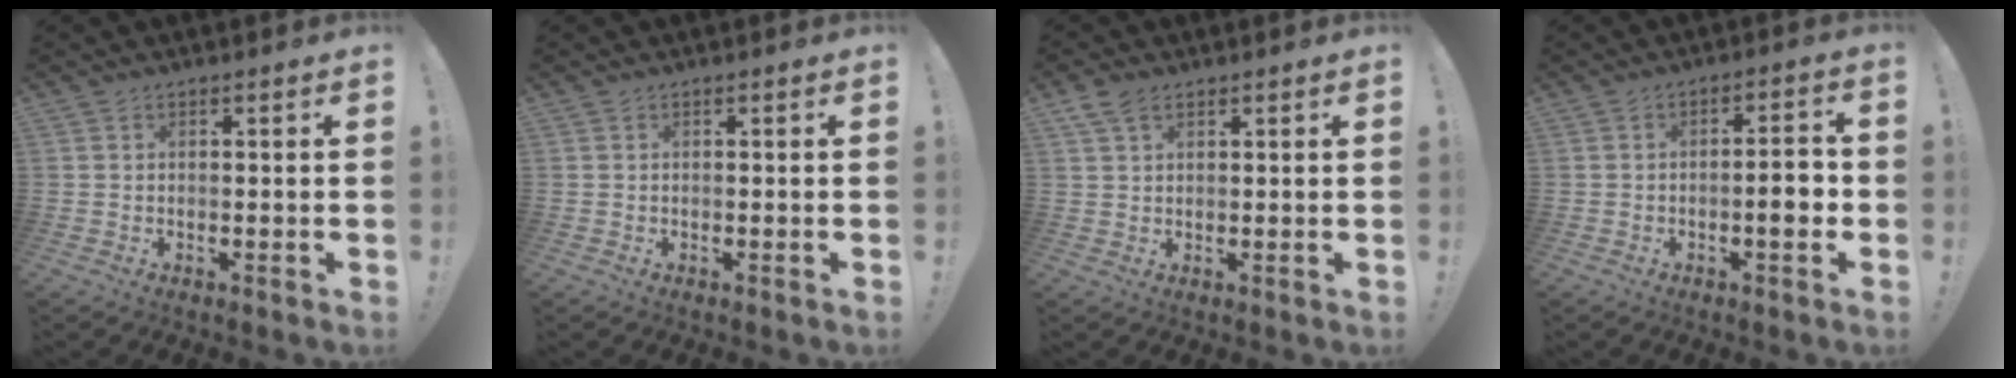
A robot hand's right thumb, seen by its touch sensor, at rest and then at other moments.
{"total": 0.0}
{"total": 4.6, "force": [2.8, 2.5, 2.5], "torque": [-0.049, -0.004, 0.056]}
{"total": 6.3, "force": [-1.8, 1.5, 5.9], "torque": [-0.088, 0.007, -0.032]}